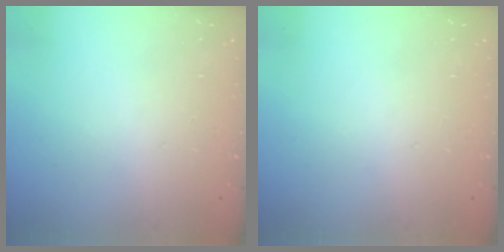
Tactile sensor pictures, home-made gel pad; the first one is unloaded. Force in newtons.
{"total": 0.0}